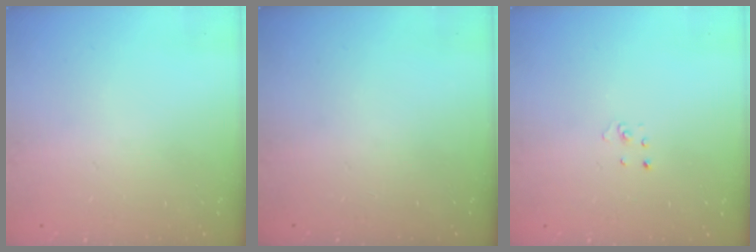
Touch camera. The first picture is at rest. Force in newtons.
{"total": 0.0}
{"total": 1.5, "press": 1.5, "slide": 0.1}